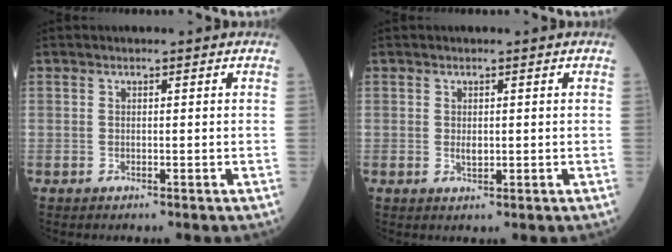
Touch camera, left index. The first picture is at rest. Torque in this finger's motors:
{"motor_torque": [0.37, 0.06, 0.01, 0.02]}